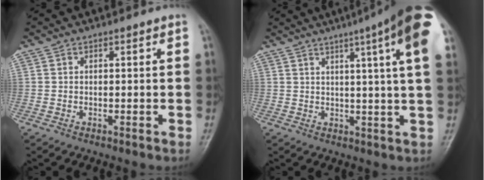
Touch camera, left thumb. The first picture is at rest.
{"total": 16.5, "force": [8.5, 0.9, 14.1], "torque": [-0.187, -0.010, 0.092]}